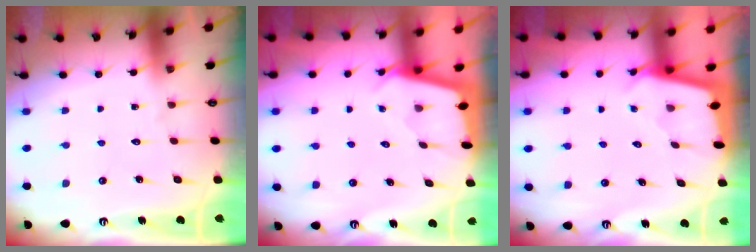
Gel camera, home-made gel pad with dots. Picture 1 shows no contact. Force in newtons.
{"total": 1.8, "press": 1.8, "slide": 0.2}
{"total": 1.8, "press": 1.8, "slide": 0.2}